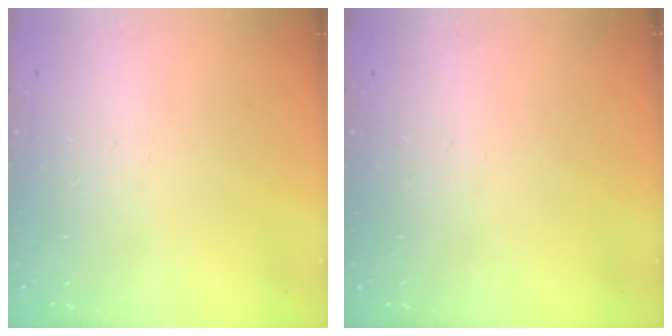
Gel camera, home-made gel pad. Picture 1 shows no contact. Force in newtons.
{"total": 0.0}